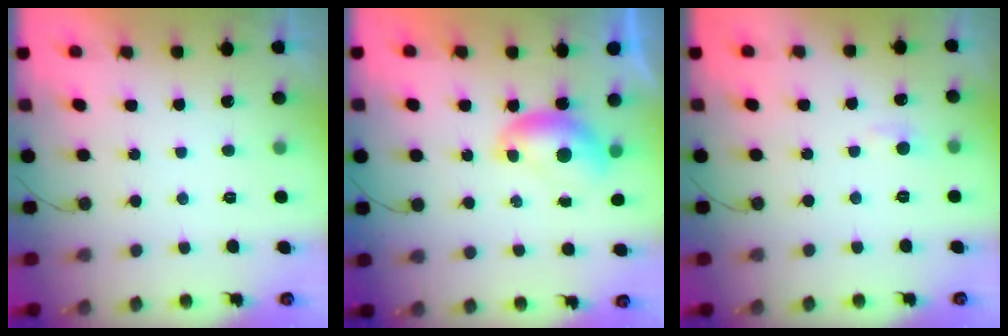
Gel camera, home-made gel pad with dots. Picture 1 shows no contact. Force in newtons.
{"total": 7.7, "press": 7.6, "slide": 1.1}
{"total": 4.7, "press": 4.7, "slide": 0.6}